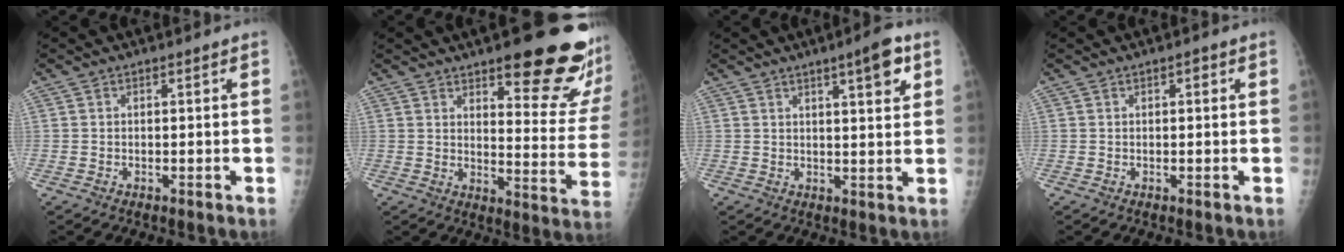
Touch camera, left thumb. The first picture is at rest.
{"total": 20.9, "force": [13.6, 5.6, 14.8], "torque": [-0.153, -0.089, 0.177]}
{"total": 6.5, "force": [3.5, 1.3, 5.4], "torque": [-0.068, -0.015, 0.048]}
{"total": 0.9, "force": [0.3, 0.4, 0.7], "torque": [-0.006, 0.003, 0.002]}